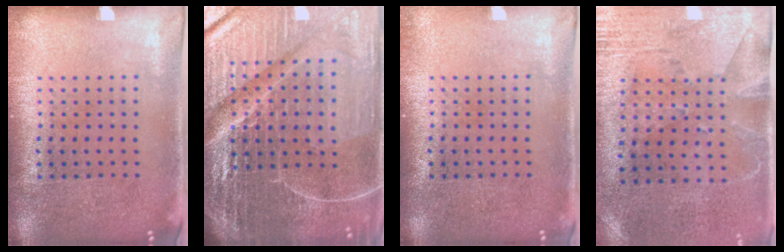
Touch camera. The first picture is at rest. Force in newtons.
{"total": 7.0, "press": 6.1, "slide": 3.4}
{"total": 0.6, "press": 0.6, "slide": 0.1}
{"total": 2.7, "press": 2.3, "slide": 1.5}